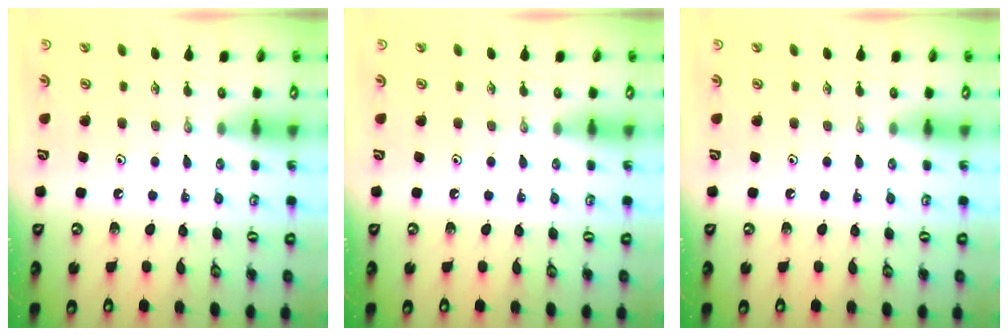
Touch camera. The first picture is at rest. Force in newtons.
{"total": 0.0}
{"total": 0.0}